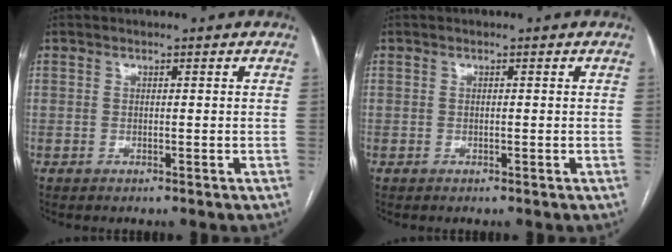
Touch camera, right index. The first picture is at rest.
{"total": 0.0}